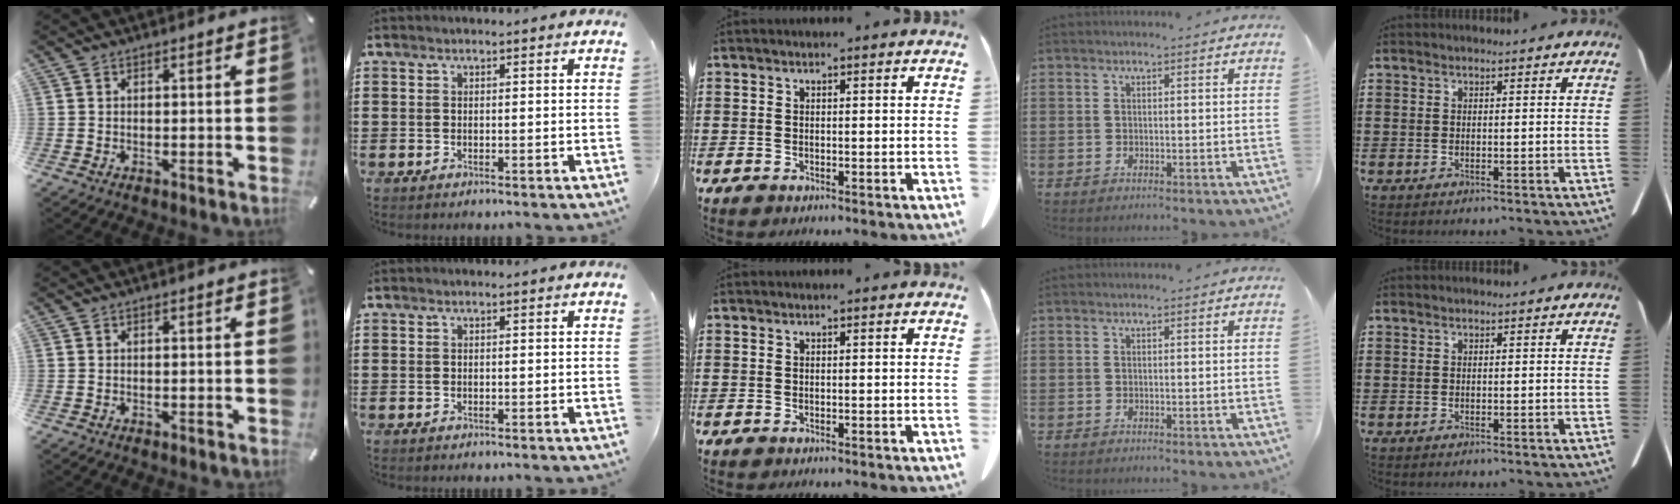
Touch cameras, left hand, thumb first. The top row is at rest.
{}